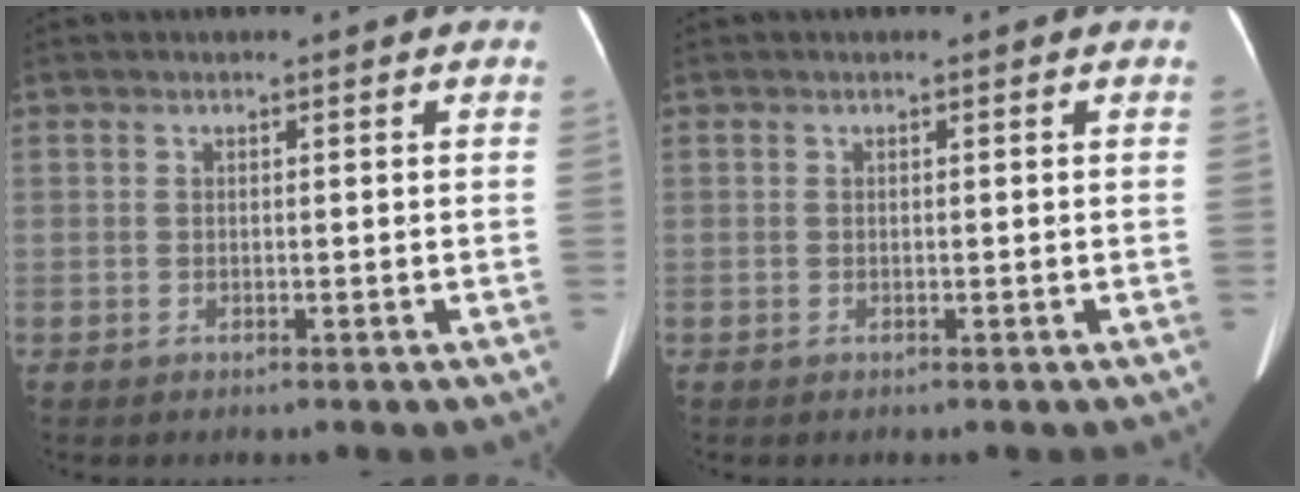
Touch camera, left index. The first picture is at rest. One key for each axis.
{"total": 0.0}